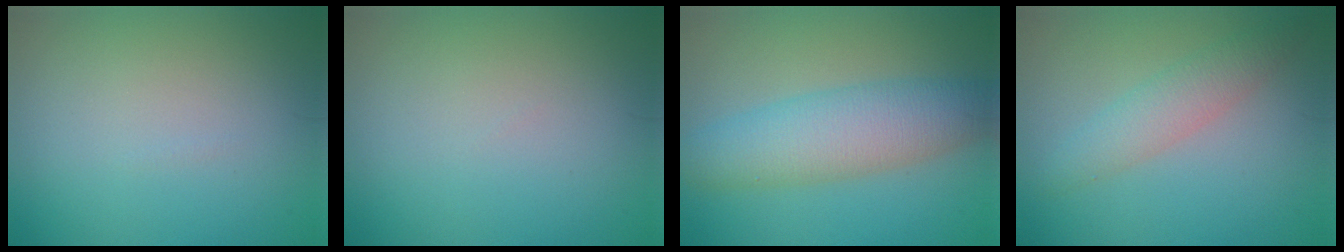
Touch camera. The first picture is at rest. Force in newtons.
{"total": 0.0}
{"total": 6.4, "press": 6.4, "slide": 0.2}
{"total": 2.9, "press": 2.9, "slide": 0.1}